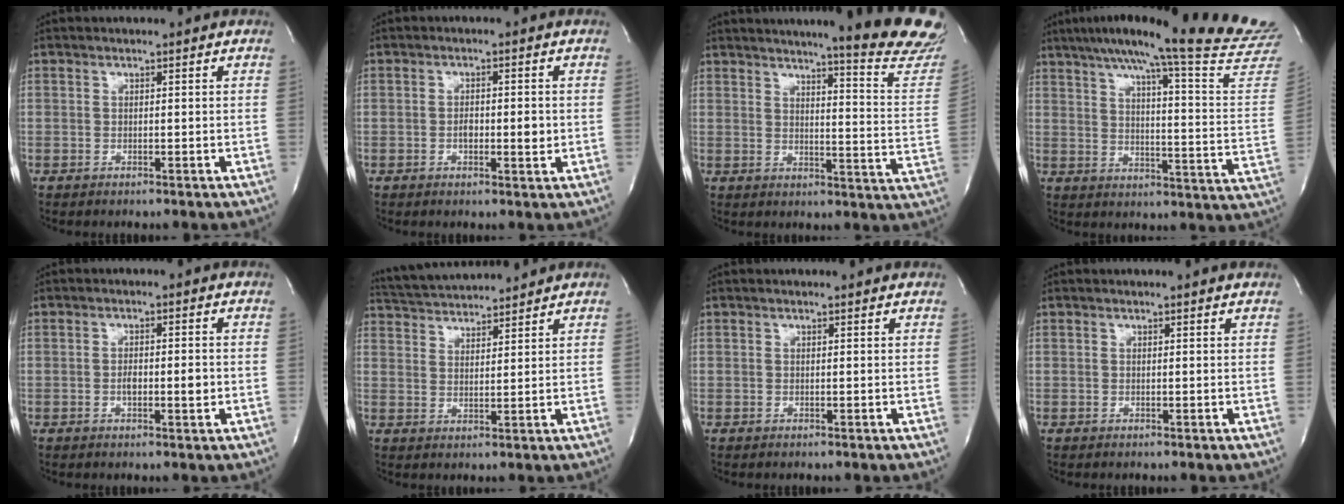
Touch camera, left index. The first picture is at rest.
{"total": 3.5, "force": [-0.7, 1.2, 3.2], "torque": [-0.052, -0.003, -0.010]}
{"total": 18.8, "force": [16.9, -0.4, 8.3], "torque": [-0.104, -0.109, 0.185]}
{"total": 25.9, "force": [23.1, -1.7, 11.6], "torque": [-0.178, -0.096, 0.289]}
{"total": 3.2, "force": [-0.8, 1.0, 3.0], "torque": [-0.051, -0.003, -0.011]}
{"total": 9.7, "force": [9.4, 0.4, 2.4], "torque": [-0.056, 0.022, 0.155]}
{"total": 1.8, "force": [1.7, 0.3, 0.5], "torque": [-0.013, 0.007, 0.010]}
{"total": 1.4, "force": [1.4, -0.1, 0.4], "torque": [-0.014, 0.000, 0.008]}